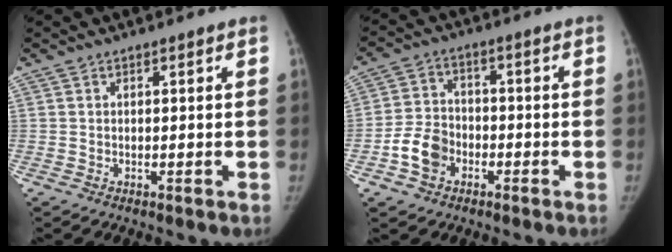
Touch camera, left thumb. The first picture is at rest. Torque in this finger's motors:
{"motor_torque": [-0.48, 0.64, 0.41, 0.52, 0.02]}